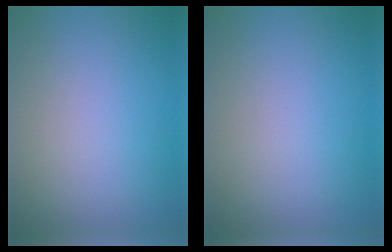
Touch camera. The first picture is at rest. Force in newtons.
{"total": 0.0}